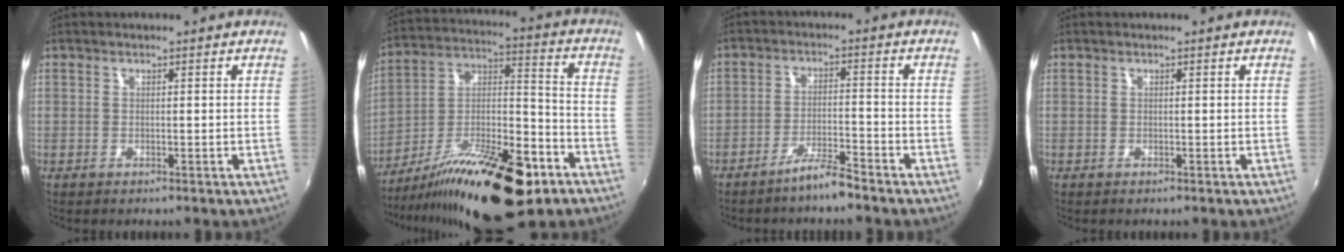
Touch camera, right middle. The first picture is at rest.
{"total": 24.4, "force": [-14.1, 8.4, 18.1], "torque": [-0.301, -0.010, -0.223]}
{"total": 4.9, "force": [-4.3, 0.0, 2.4], "torque": [-0.060, 0.003, -0.077]}
{"total": 0.0}